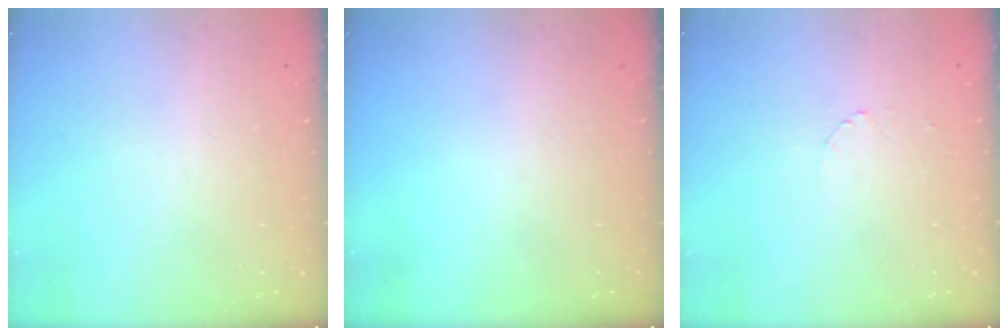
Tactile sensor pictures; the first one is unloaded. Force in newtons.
{"total": 0.0}
{"total": 1.3, "press": 1.3, "slide": 0.1}